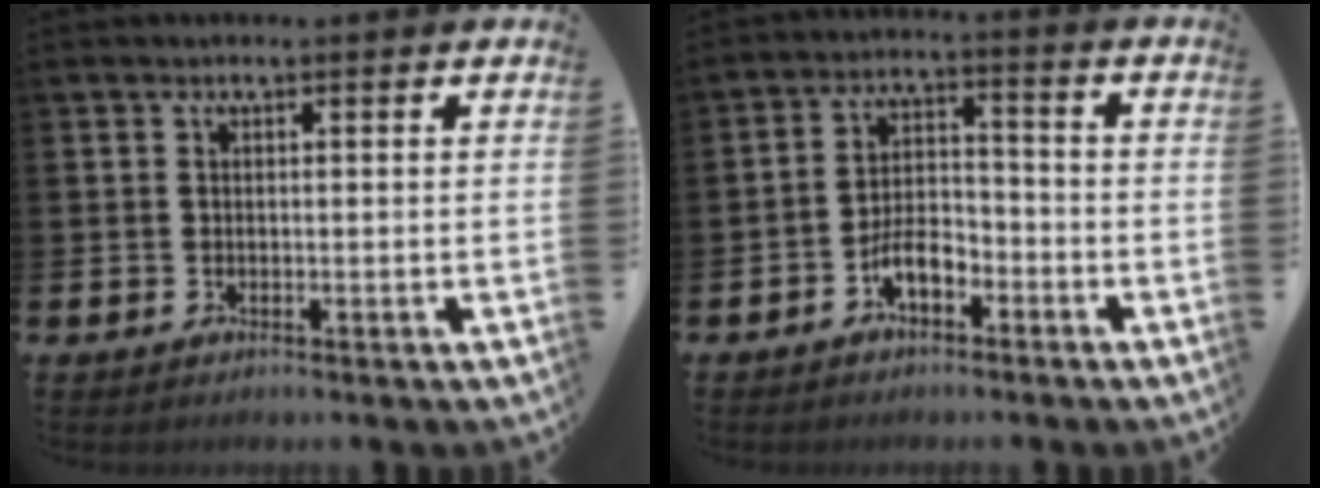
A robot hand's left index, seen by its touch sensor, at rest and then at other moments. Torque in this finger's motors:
{"motor_torque": [0.60, 0.16, 0.40, 0.14]}